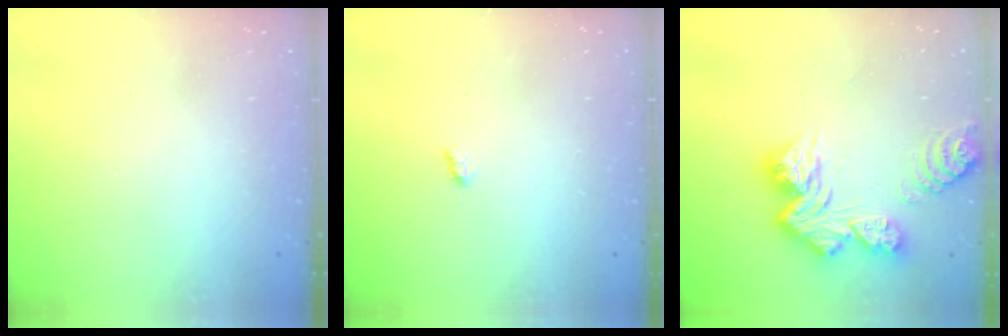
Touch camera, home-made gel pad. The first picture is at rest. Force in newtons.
{"total": 1.9, "press": 1.9, "slide": 0.3}
{"total": 14.2, "press": 14.1, "slide": 1.6}